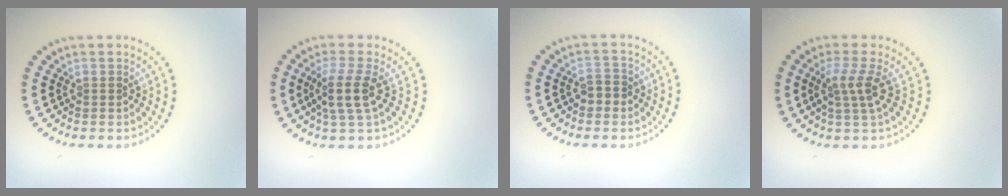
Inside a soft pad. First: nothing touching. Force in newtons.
{"total": 3.3, "press": 2.6, "slide": 2.0}
{"total": 1.9, "press": 1.8, "slide": 0.7}
{"total": 2.6, "press": 1.9, "slide": 1.7}